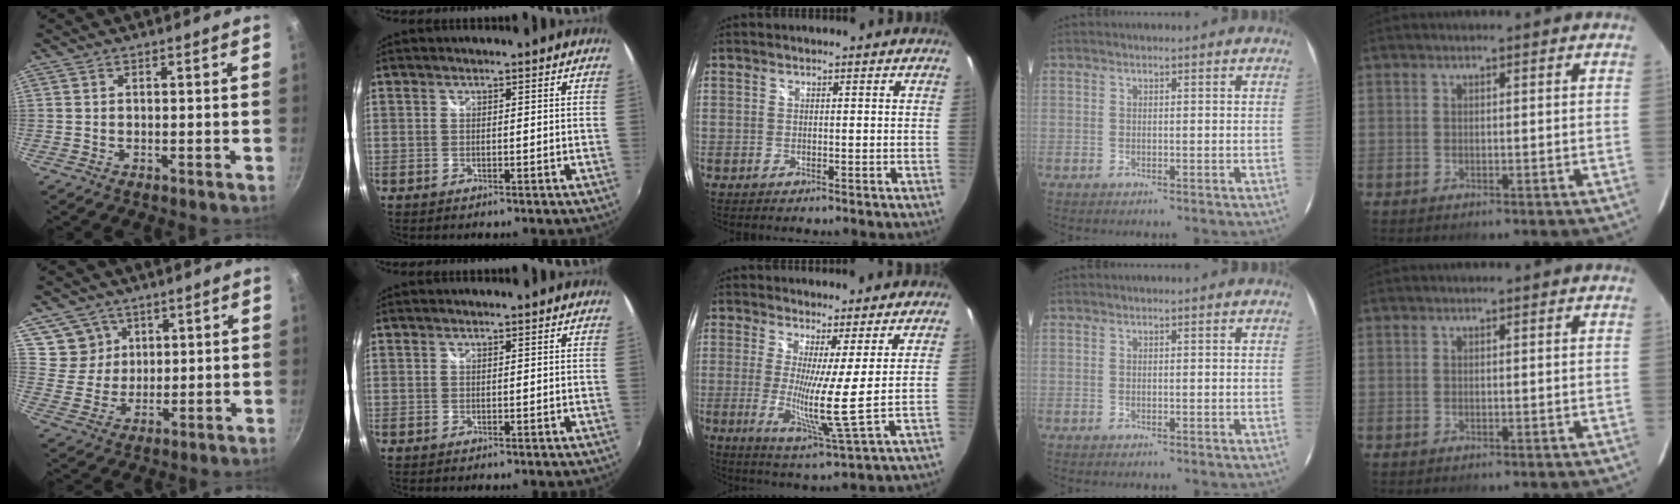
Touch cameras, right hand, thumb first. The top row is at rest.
{"thumb": {"total": 6.7, "force": [3.3, 5.7, 1.2], "torque": [0.002, -0.015, 0.064]}, "middle": {"total": 8.1, "force": [1.5, -1.4, 7.9], "torque": [-0.137, -0.027, 0.016]}}